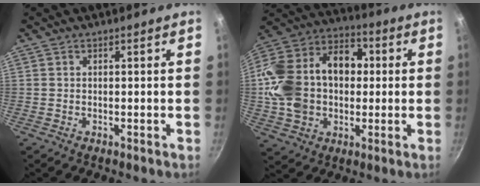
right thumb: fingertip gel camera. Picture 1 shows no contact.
{"total": 23.7, "force": [0.9, 17.5, 15.9], "torque": [-0.281, 0.055, 0.010]}